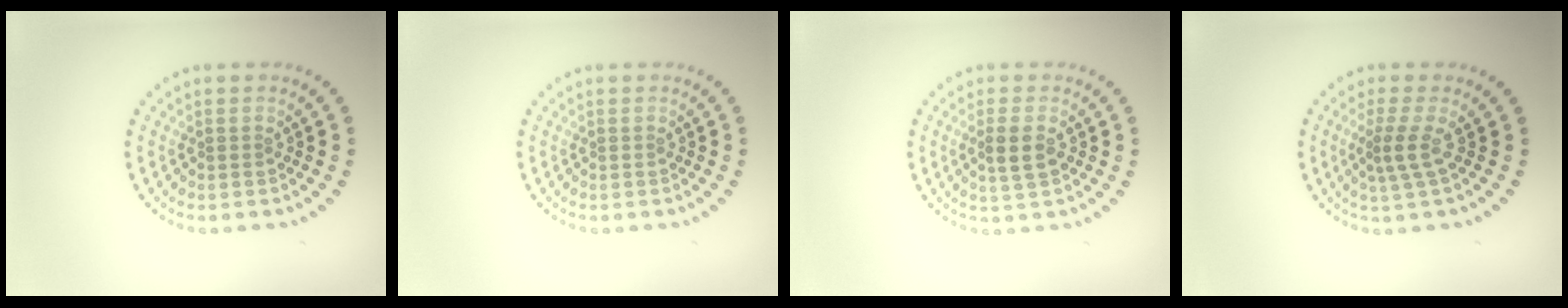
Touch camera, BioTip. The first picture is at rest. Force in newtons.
{"total": 0.0}
{"total": 2.6, "press": 2.5, "slide": 0.7}
{"total": 2.2, "press": 1.5, "slide": 1.6}